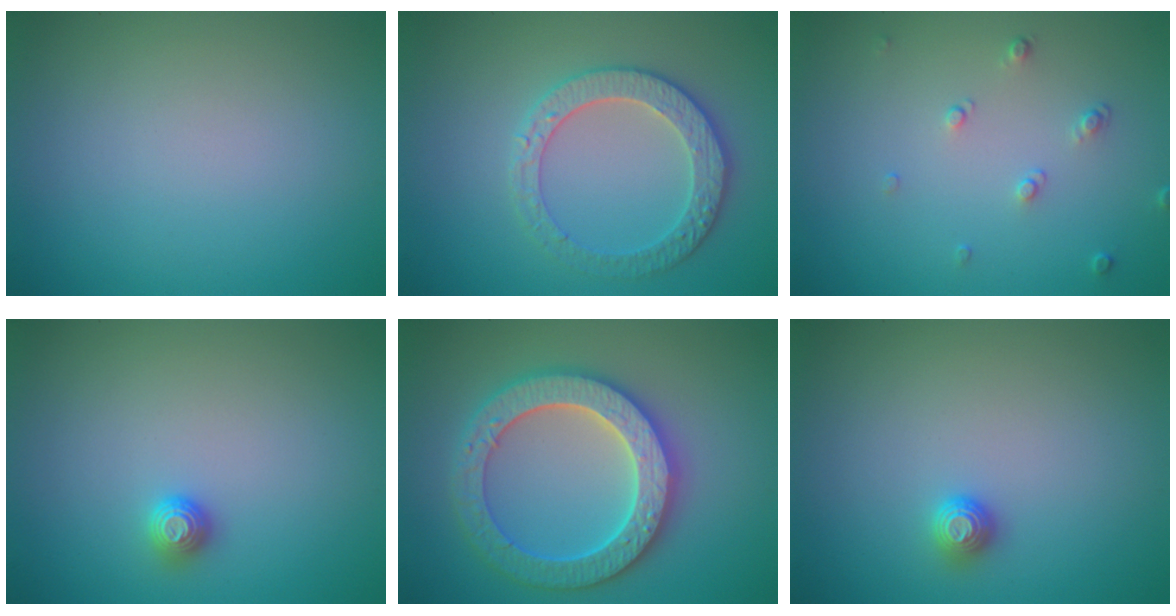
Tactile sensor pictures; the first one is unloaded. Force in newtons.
{"total": 3.8, "press": 3.7, "slide": 0.7}
{"total": 1.1, "press": 0.8, "slide": 0.8}
{"total": 1.1, "press": 1.1, "slide": 0.4}
{"total": 6.4, "press": 6.2, "slide": 1.3}
{"total": 1.1, "press": 1.1, "slide": 0.4}